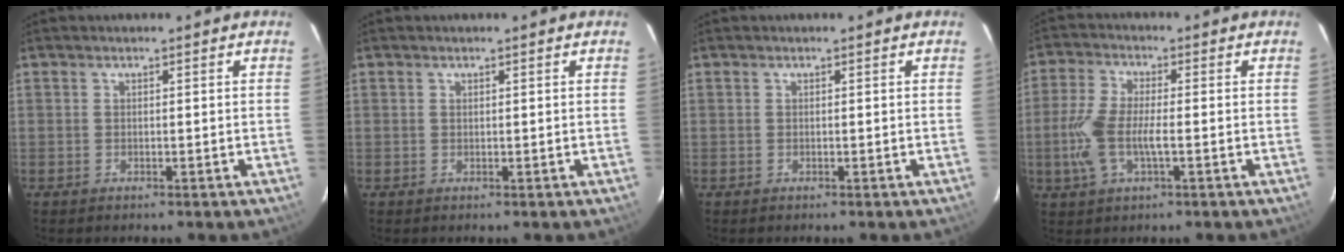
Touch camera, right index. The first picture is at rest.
{"total": 0.0}
{"total": 0.0}
{"total": 8.6, "force": [-1.9, 3.0, 7.8], "torque": [-0.176, 0.000, -0.040]}